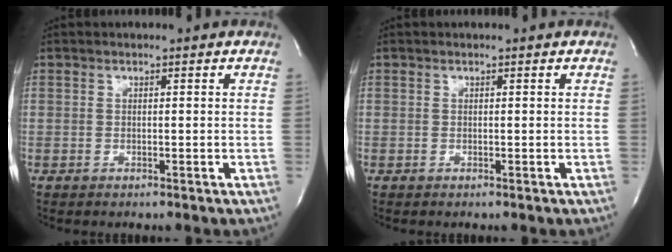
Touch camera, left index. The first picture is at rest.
{"total": 0.0}